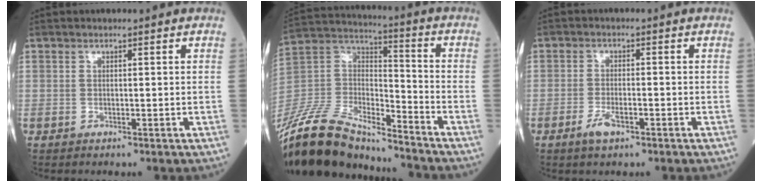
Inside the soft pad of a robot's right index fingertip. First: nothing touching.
{"total": 21.0, "force": [-18.5, 4.7, 8.8], "torque": [-0.199, 0.010, -0.347]}
{"total": 3.3, "force": [-1.8, 1.0, 2.6], "torque": [-0.053, -0.001, -0.033]}